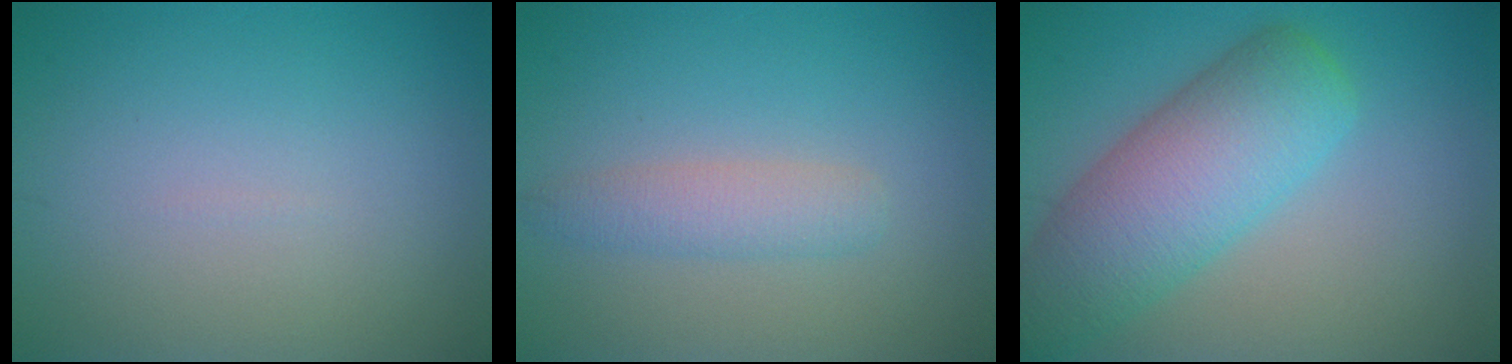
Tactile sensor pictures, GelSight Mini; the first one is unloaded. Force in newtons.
{"total": 2.3, "press": 2.3, "slide": 0.1}
{"total": 7.9, "press": 7.9, "slide": 0.3}